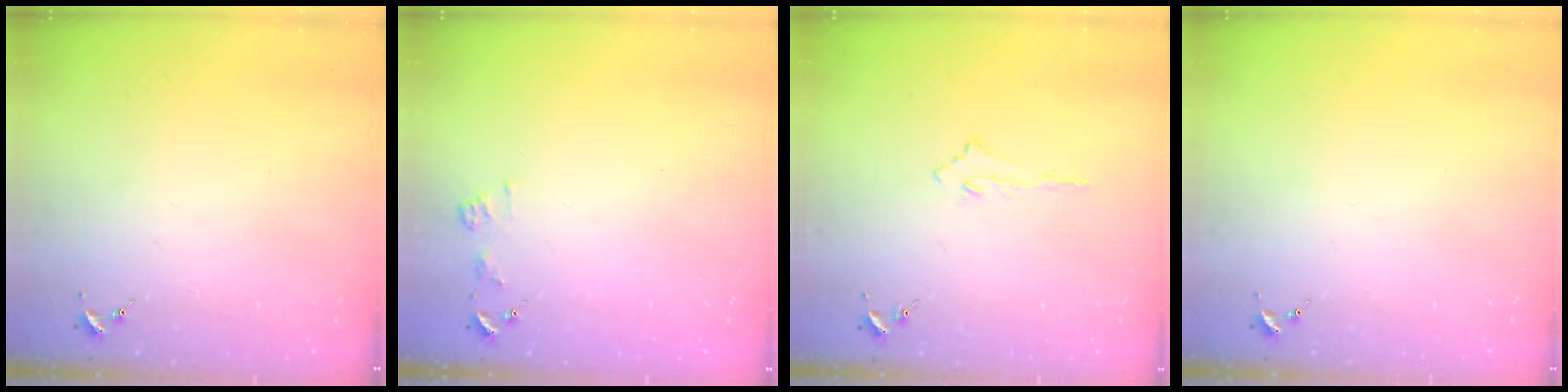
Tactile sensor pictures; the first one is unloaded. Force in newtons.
{"total": 5.2, "press": 5.2, "slide": 0.7}
{"total": 2.9, "press": 2.9, "slide": 0.4}
{"total": 0.0}